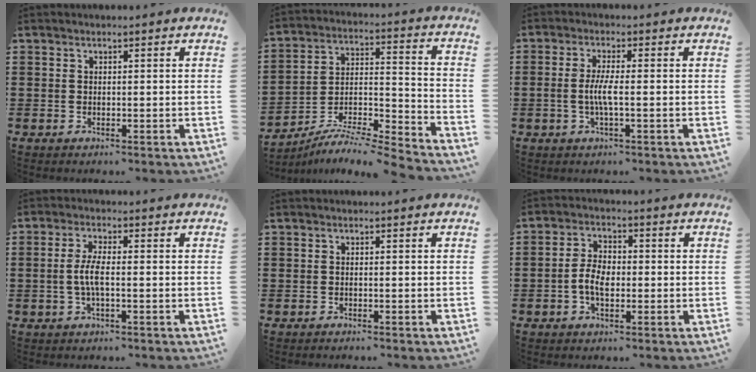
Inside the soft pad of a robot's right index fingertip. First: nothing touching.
{"total": 7.5, "force": [-7.1, 0.2, 2.5], "torque": [-0.032, 0.006, -0.142]}
{"total": 3.7, "force": [-0.7, 0.4, 3.6], "torque": [-0.087, -0.011, -0.021]}
{"total": 4.0, "force": [-0.7, 1.0, 3.8], "torque": [-0.091, -0.004, -0.021]}
{"total": 0.0}
{"total": 4.6, "force": [-1.0, 2.6, 3.7], "torque": [-0.088, 0.001, -0.025]}